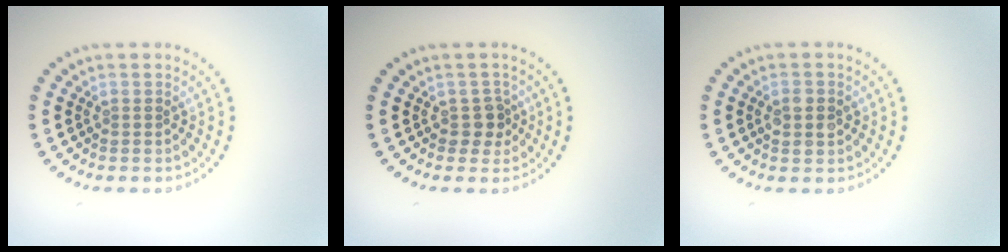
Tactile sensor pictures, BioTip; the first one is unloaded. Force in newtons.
{"total": 1.7, "press": 1.5, "slide": 0.8}
{"total": 2.4, "press": 2.4, "slide": 0.1}